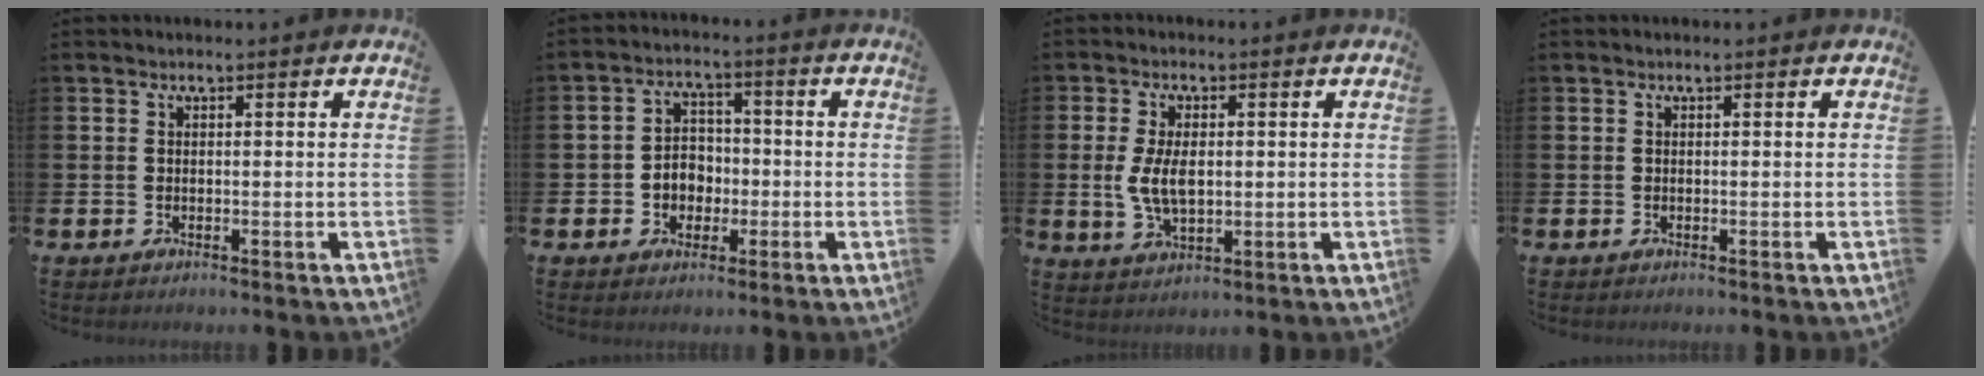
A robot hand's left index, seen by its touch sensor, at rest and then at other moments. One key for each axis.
{"total": 4.0, "fx": -0.8, "fy": 3.6, "fz": 1.4, "tx": -0.024, "ty": 0.001, "tz": -0.024}
{"total": 5.7, "fx": 0.3, "fy": 3.1, "fz": 4.8, "tx": -0.084, "ty": 0.002, "tz": 0.000}
{"total": 0.0}